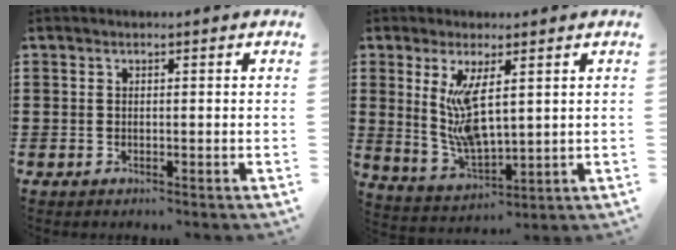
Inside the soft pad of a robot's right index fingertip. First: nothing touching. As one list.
[{"total": 7.8, "force": [2.0, 3.0, 6.9], "torque": [-0.151, -0.004, 0.035]}]